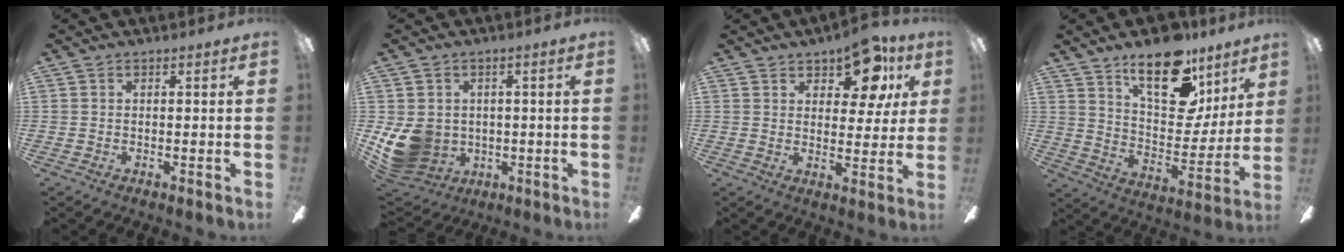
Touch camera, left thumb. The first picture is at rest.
{"total": 10.9, "force": [-1.3, 9.7, 4.7], "torque": [-0.120, 0.002, -0.014]}
{"total": 12.6, "force": [7.3, 6.4, 8.0], "torque": [-0.100, -0.027, 0.124]}
{"total": 20.7, "force": [13.4, 9.9, 12.2], "torque": [-0.182, -0.078, 0.230]}